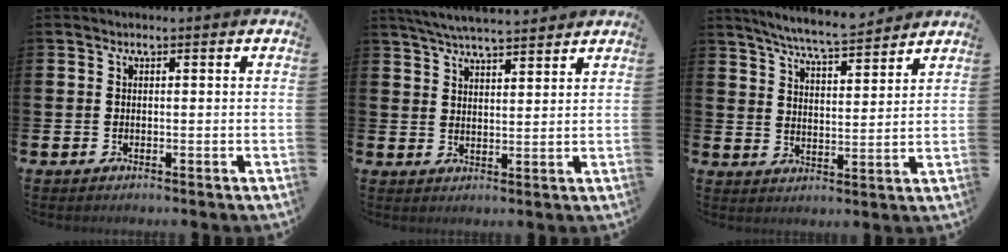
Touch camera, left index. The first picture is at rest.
{"total": 5.3, "force": [5.1, 0.3, 1.3], "torque": [-0.038, -0.020, 0.093]}
{"total": 6.8, "force": [6.5, -0.1, 1.7], "torque": [-0.061, -0.035, 0.117]}